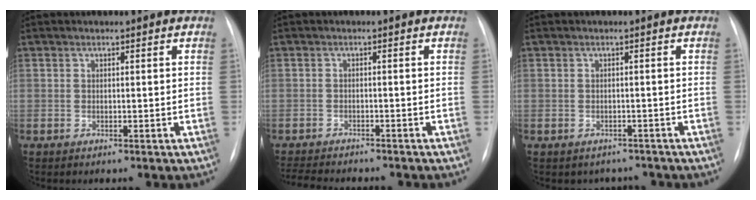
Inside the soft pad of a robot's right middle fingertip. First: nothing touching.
{"total": 9.6, "force": [-8.6, 2.0, 3.7], "torque": [-0.060, -0.009, -0.120]}
{"total": 3.1, "force": [-2.6, 1.6, -0.3], "torque": [0.006, 0.014, -0.034]}